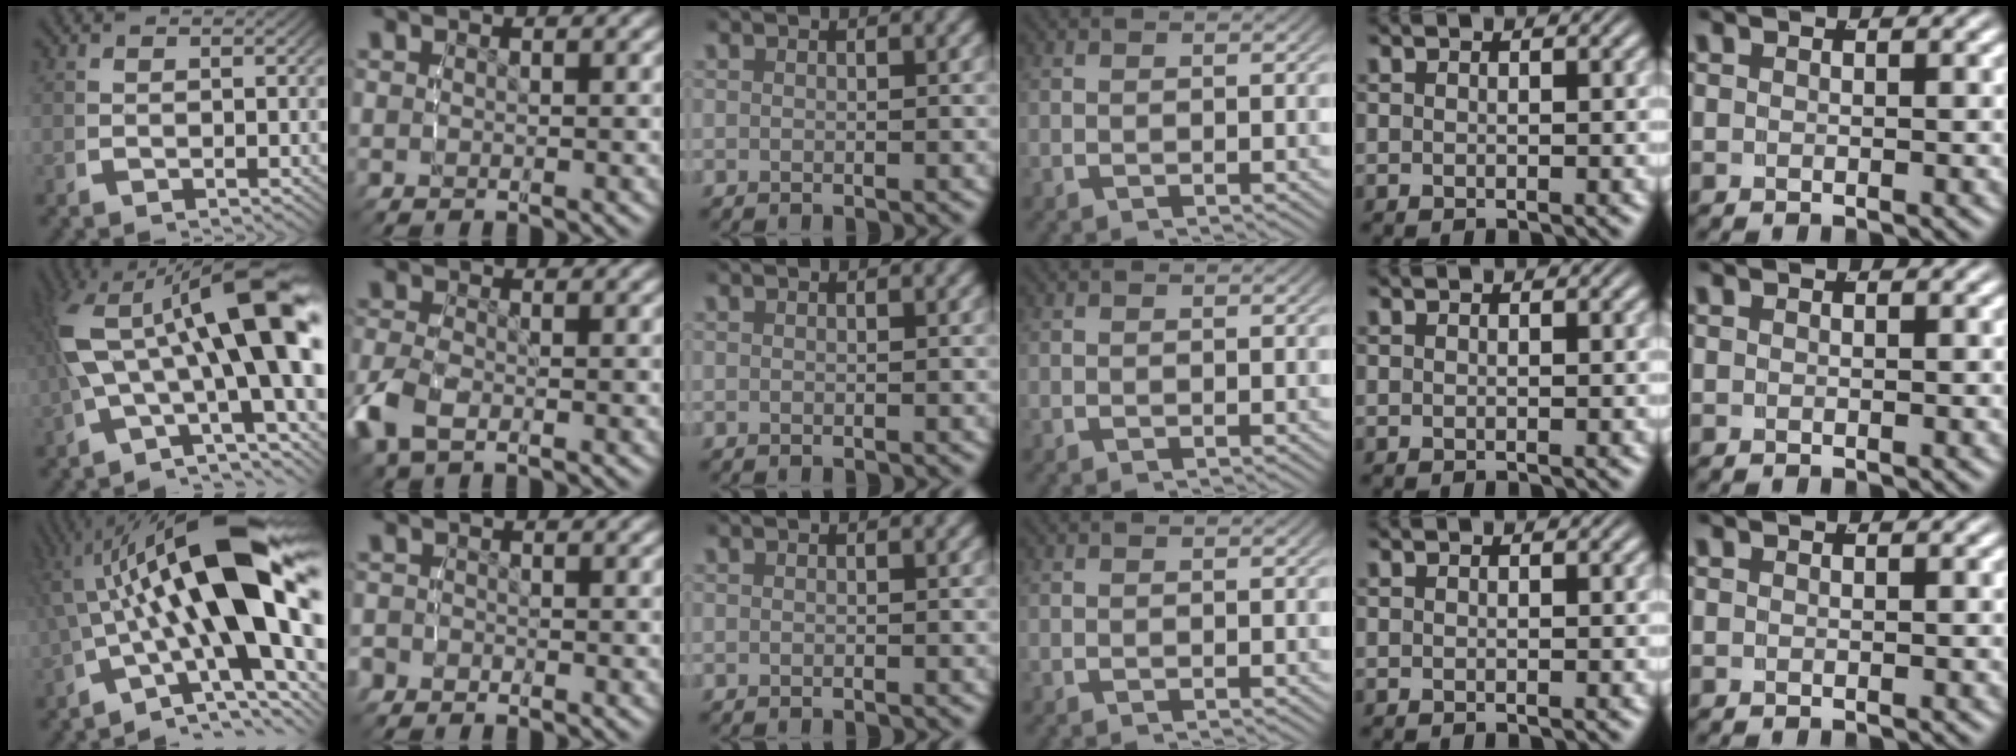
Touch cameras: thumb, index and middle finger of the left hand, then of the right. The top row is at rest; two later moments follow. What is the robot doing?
{"motion": "lift_and_place", "object": "button"}